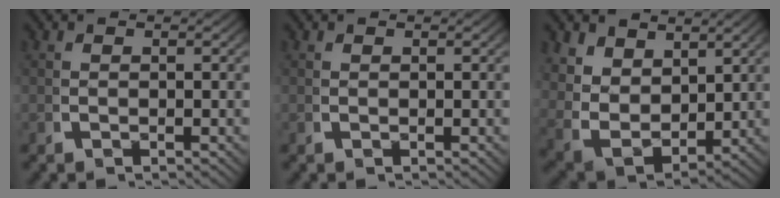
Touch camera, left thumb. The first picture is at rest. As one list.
[{"total": 0.0}, {"total": 7.9, "force": [0.2, 5.9, 5.2], "torque": [-0.144, -0.041, 0.019]}]